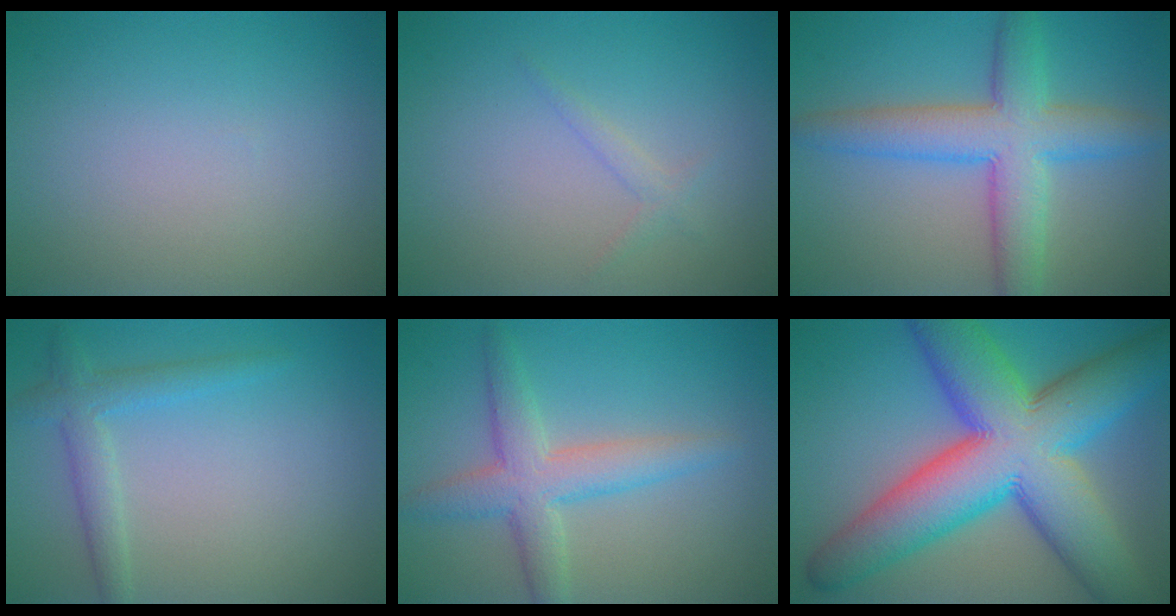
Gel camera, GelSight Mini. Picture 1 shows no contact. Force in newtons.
{"total": 1.1, "press": 1.1, "slide": 0.1}
{"total": 6.9, "press": 6.9, "slide": 0.2}
{"total": 2.6, "press": 2.6, "slide": 0.1}
{"total": 4.5, "press": 4.5, "slide": 0.2}
{"total": 15.5, "press": 15.5, "slide": 0.1}